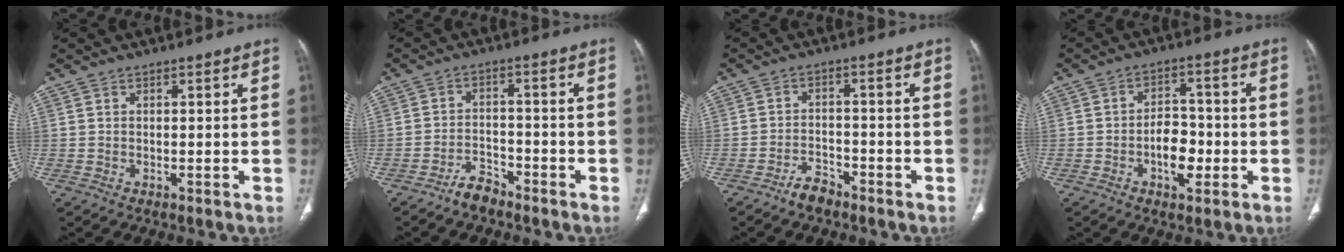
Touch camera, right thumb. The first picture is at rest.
{"total": 4.2, "force": [-3.7, 1.6, 1.3], "torque": [-0.020, 0.022, -0.067]}
{"total": 4.0, "force": [-3.3, 1.7, 1.4], "torque": [-0.023, 0.021, -0.059]}
{"total": 7.2, "force": [-2.2, 4.3, 5.3], "torque": [-0.063, 0.021, -0.037]}